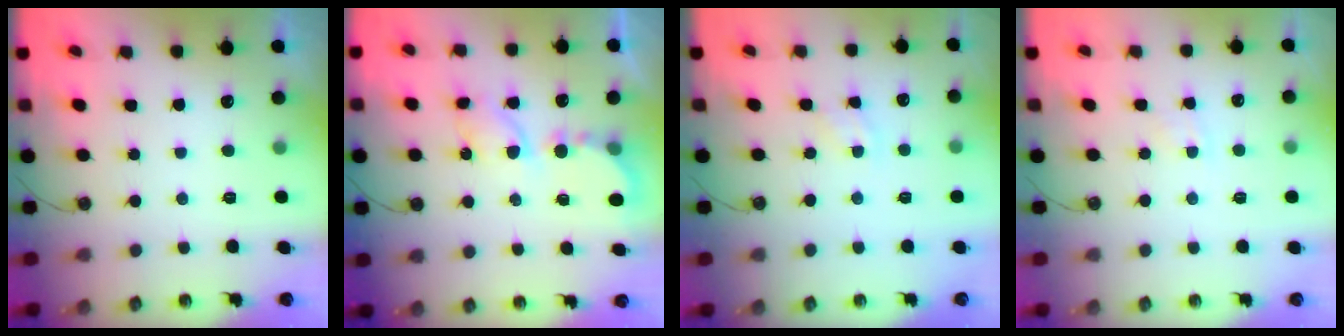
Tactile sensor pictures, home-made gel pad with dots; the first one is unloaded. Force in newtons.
{"total": 6.7, "press": 6.7, "slide": 0.2}
{"total": 3.5, "press": 3.4, "slide": 0.5}
{"total": 5.4, "press": 5.3, "slide": 0.7}